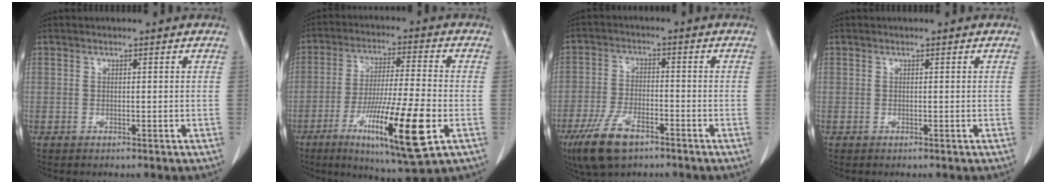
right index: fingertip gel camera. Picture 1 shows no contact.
{"total": 16.2, "force": [-6.0, 1.0, 15.0], "torque": [-0.271, -0.031, -0.099]}
{"total": 8.8, "force": [-5.6, 3.4, 5.9], "torque": [-0.126, -0.012, -0.100]}
{"total": 0.0}